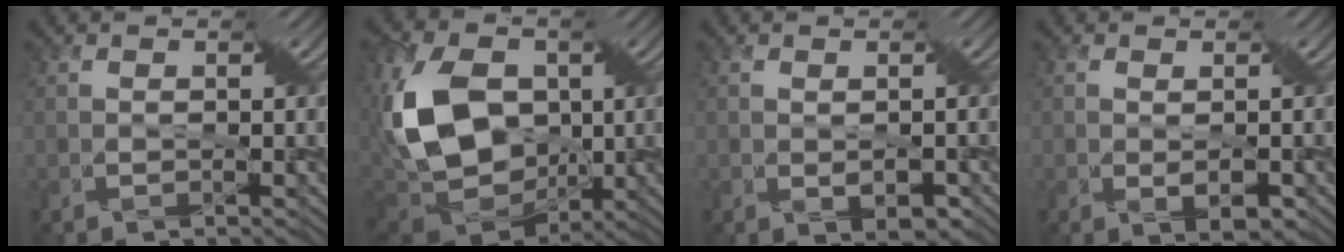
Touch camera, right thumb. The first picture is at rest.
{"total": 16.4, "force": [0.3, 11.4, 11.8], "torque": [-0.288, -0.018, 0.007]}
{"total": 2.3, "force": [-0.2, 1.3, 1.9], "torque": [-0.038, -0.012, 0.006]}
{"total": 2.8, "force": [-0.4, 1.1, 2.5], "torque": [-0.048, -0.014, 0.001]}